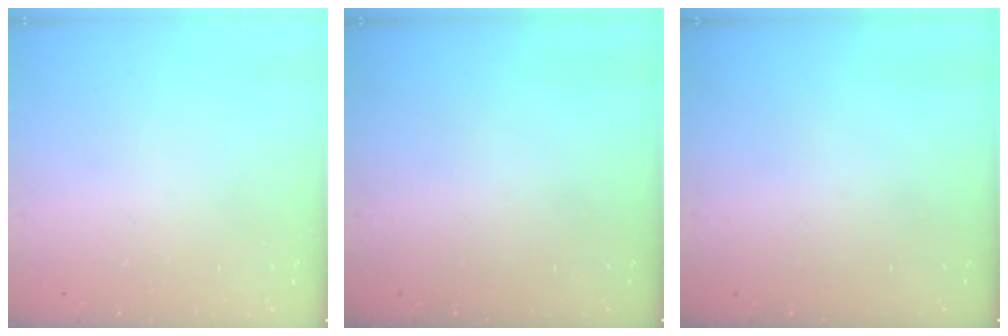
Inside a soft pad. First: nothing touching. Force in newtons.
{"total": 0.0}
{"total": 0.0}